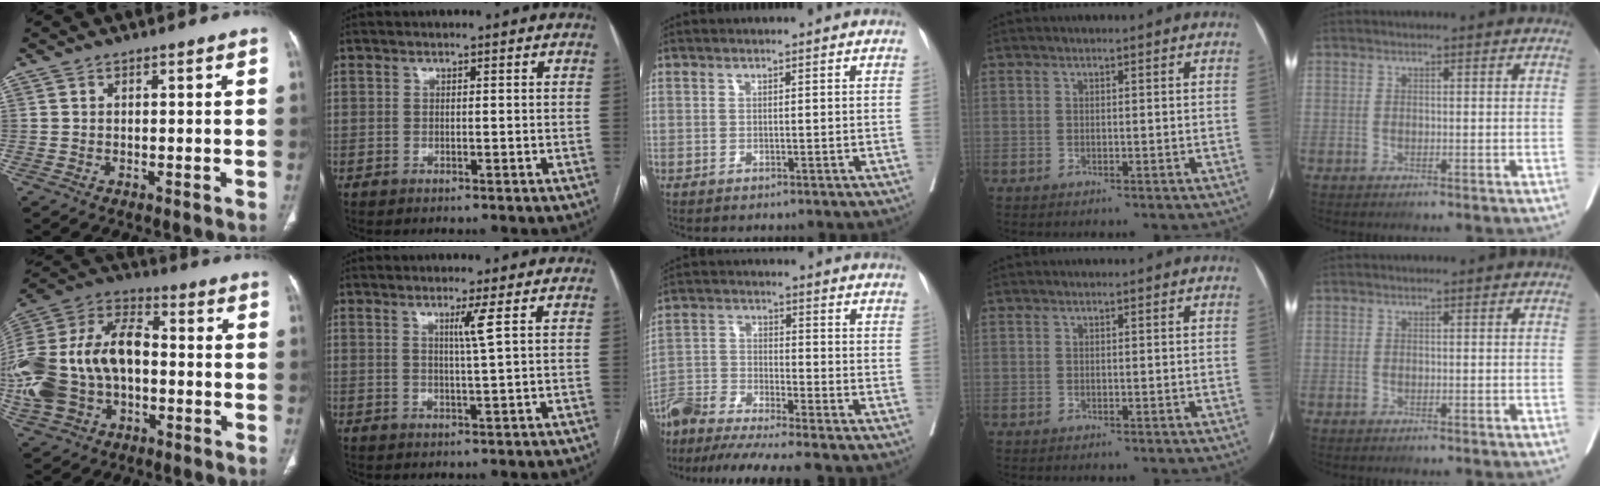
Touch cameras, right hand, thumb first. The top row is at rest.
{"thumb": {"total": 25.1, "force": [-2.3, 16.8, 18.5], "torque": [-0.402, 0.034, -0.036]}, "index": {"total": 2.4, "force": [1.0, -1.0, 1.9], "torque": [-0.036, -0.006, 0.023]}, "middle": {"total": 15.7, "force": [-14.4, -0.9, 6.3], "torque": [-0.123, -0.008, -0.258]}}